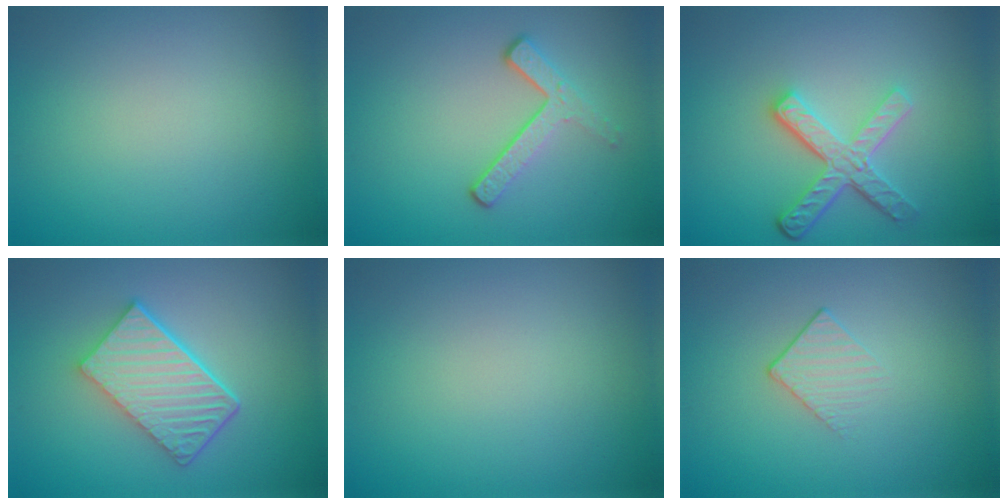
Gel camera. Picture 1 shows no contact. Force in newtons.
{"total": 3.3, "press": 2.3, "slide": 2.3}
{"total": 4.5, "press": 3.3, "slide": 3.0}
{"total": 6.0, "press": 4.4, "slide": 4.0}
{"total": 0.0}
{"total": 1.3, "press": 0.7, "slide": 1.1}